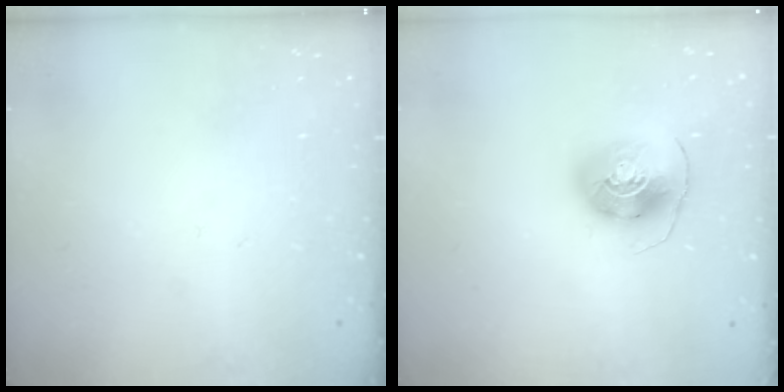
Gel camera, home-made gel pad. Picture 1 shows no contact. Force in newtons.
{"total": 9.5, "press": 9.4, "slide": 1.3}